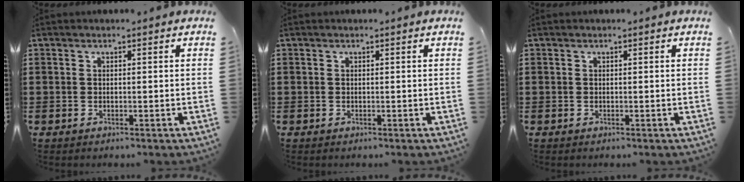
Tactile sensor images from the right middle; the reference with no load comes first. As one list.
[{"total": 0.0}, {"total": 0.0}]